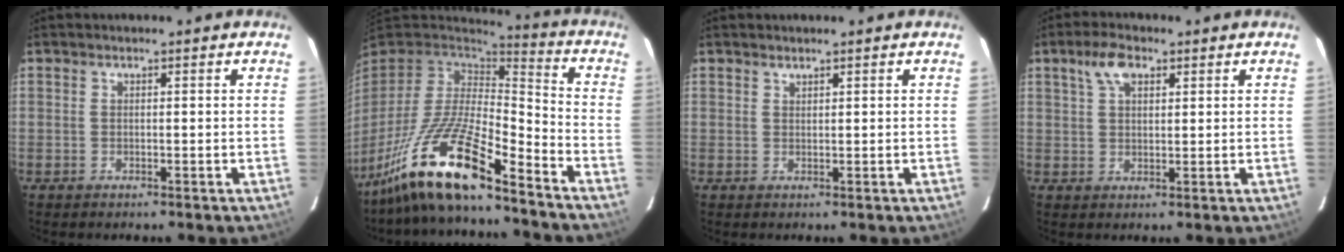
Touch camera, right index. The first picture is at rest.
{"total": 18.0, "force": [-13.4, 3.1, 11.6], "torque": [-0.229, -0.023, -0.256]}
{"total": 0.9, "force": [0.7, -0.3, -0.4], "torque": [0.007, -0.001, 0.015]}
{"total": 4.7, "force": [2.7, 2.2, 3.2], "torque": [-0.060, 0.013, 0.050]}